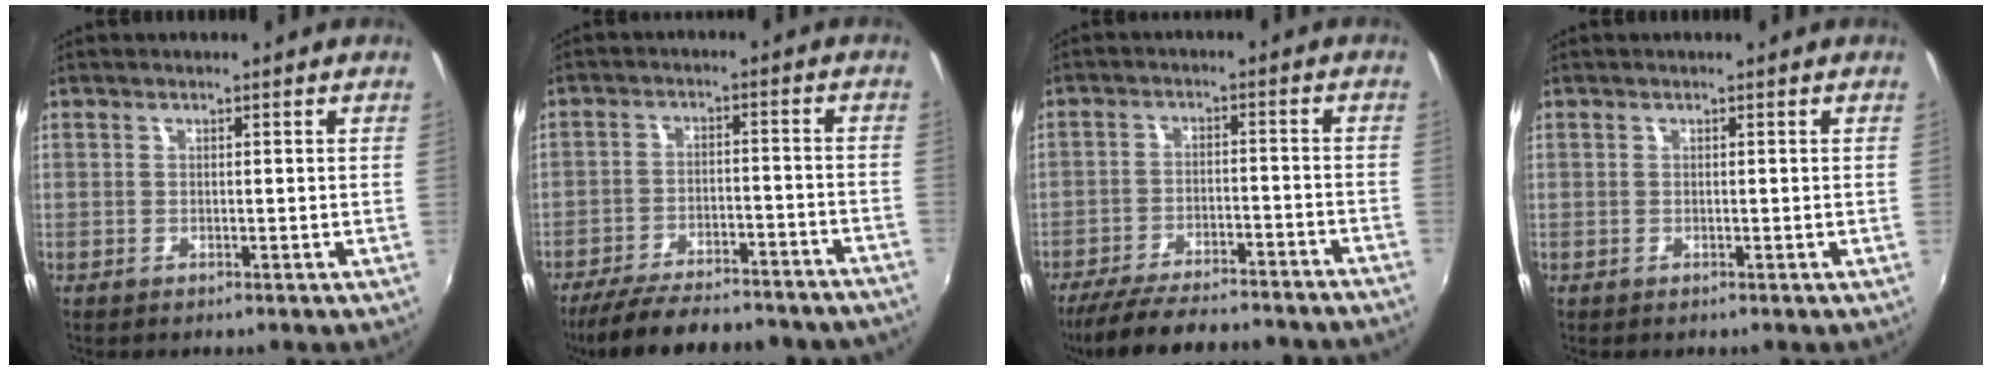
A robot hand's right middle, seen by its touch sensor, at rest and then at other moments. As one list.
[{"total": 22.8, "force": [-20.0, 5.0, 9.6], "torque": [-0.181, -0.020, -0.265]}, {"total": 20.7, "force": [-18.5, 2.7, 9.0], "torque": [-0.170, -0.030, -0.258]}, {"total": 0.0}]